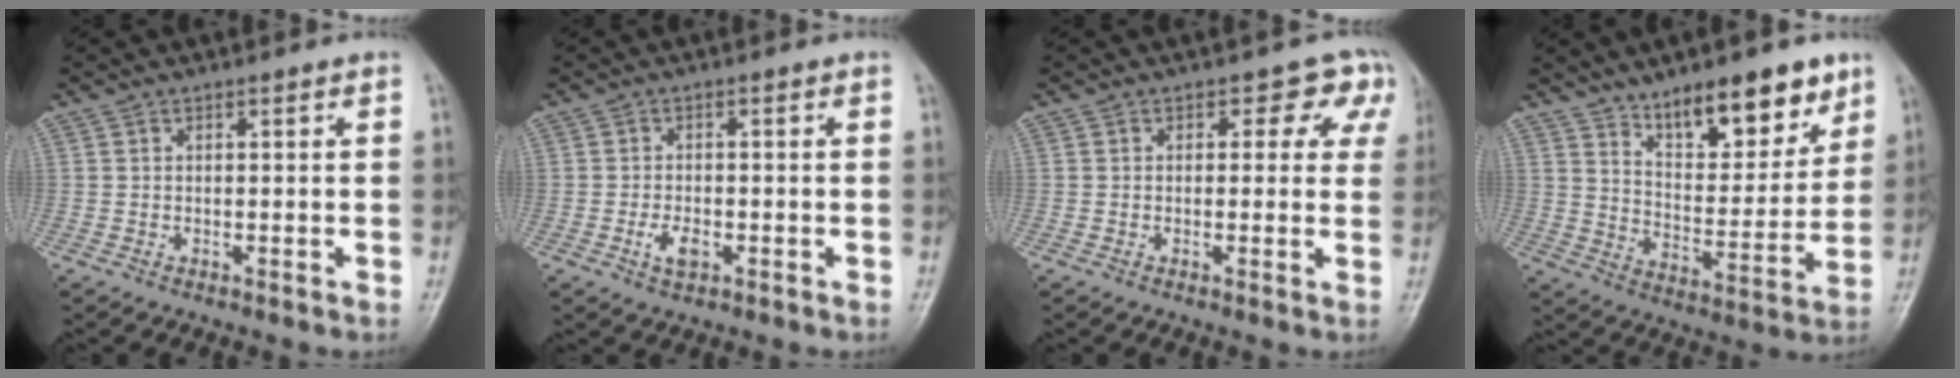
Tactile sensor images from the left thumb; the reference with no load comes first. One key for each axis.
{"total": 3.0, "fx": -1.3, "fy": 1.6, "fz": 2.2, "tx": -0.042, "ty": 0.003, "tz": -0.021}
{"total": 5.2, "fx": 2.2, "fy": 3.6, "fz": 3.0, "tx": 0.014, "ty": -0.002, "tz": 0.011}
{"total": 15.7, "fx": 10.5, "fy": 6.3, "fz": 9.9, "tx": -0.099, "ty": -0.068, "tz": 0.174}